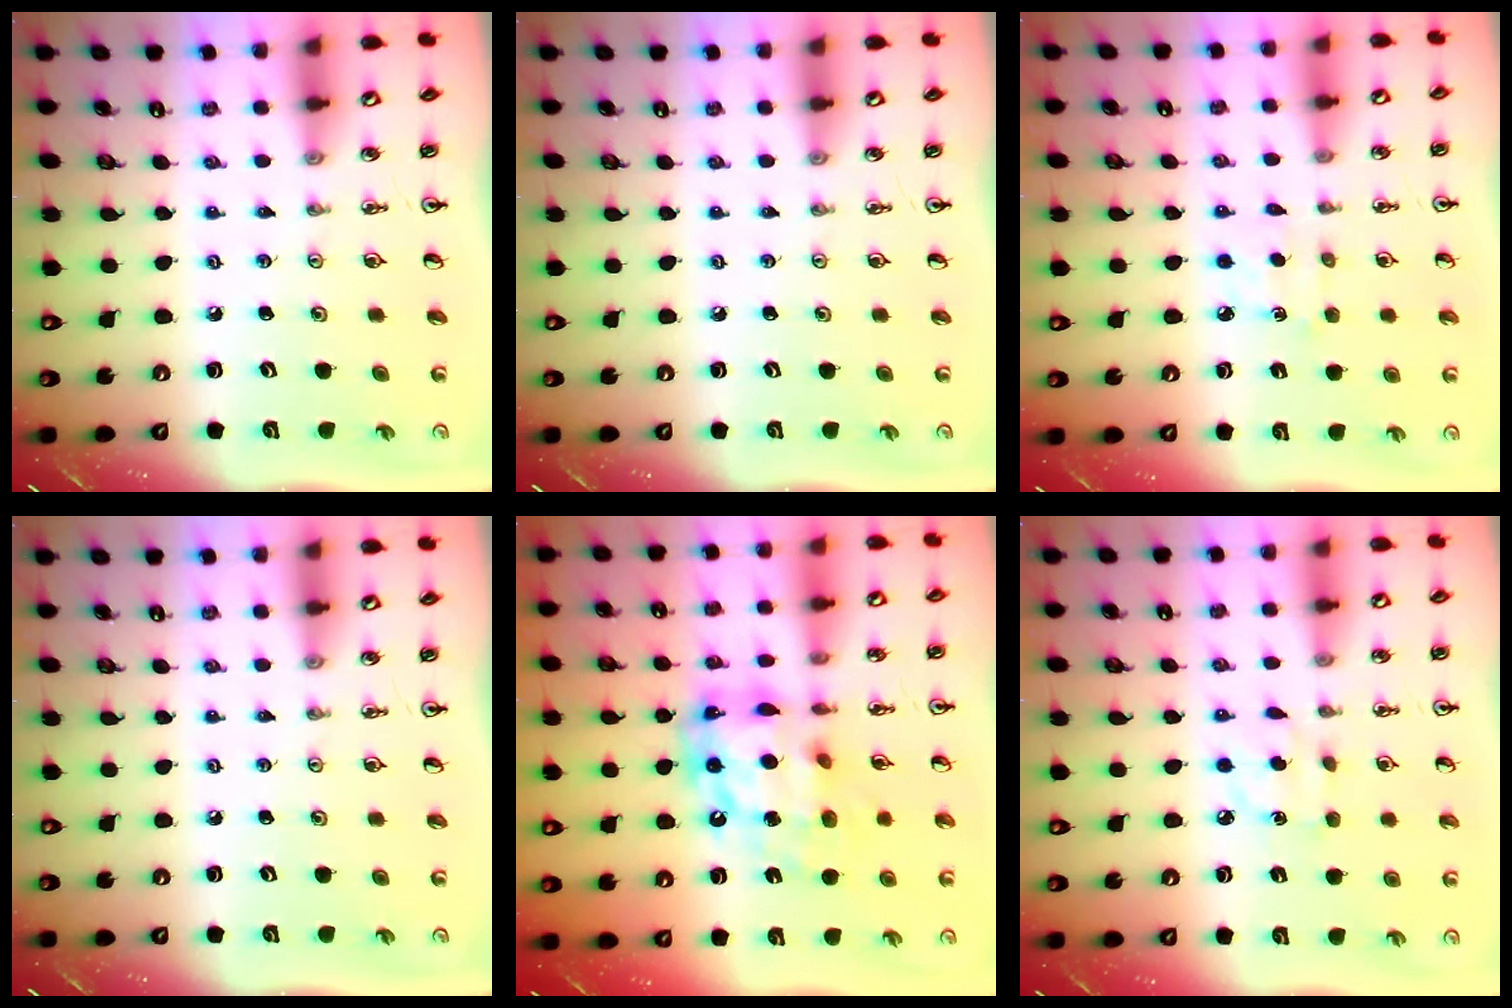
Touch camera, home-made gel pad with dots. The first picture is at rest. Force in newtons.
{"total": 0.0}
{"total": 5.6, "press": 5.5, "slide": 0.6}
{"total": 0.0}
{"total": 16.1, "press": 16.0, "slide": 1.7}
{"total": 7.3, "press": 7.3, "slide": 0.7}